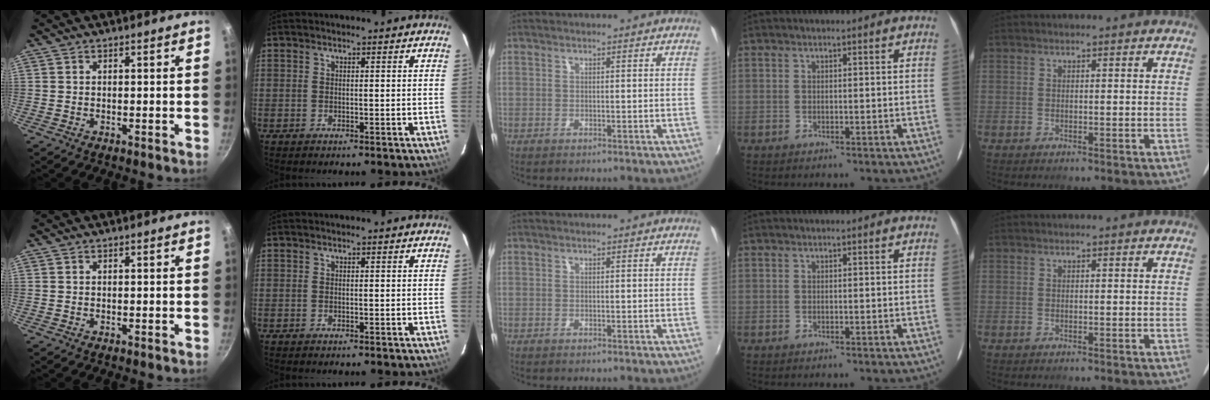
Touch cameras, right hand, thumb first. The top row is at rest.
{}